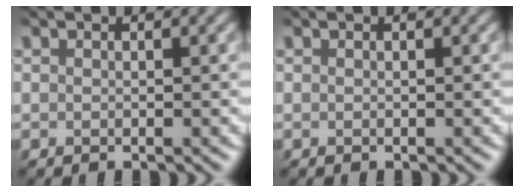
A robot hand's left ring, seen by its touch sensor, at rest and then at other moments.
{"total": 0.0}